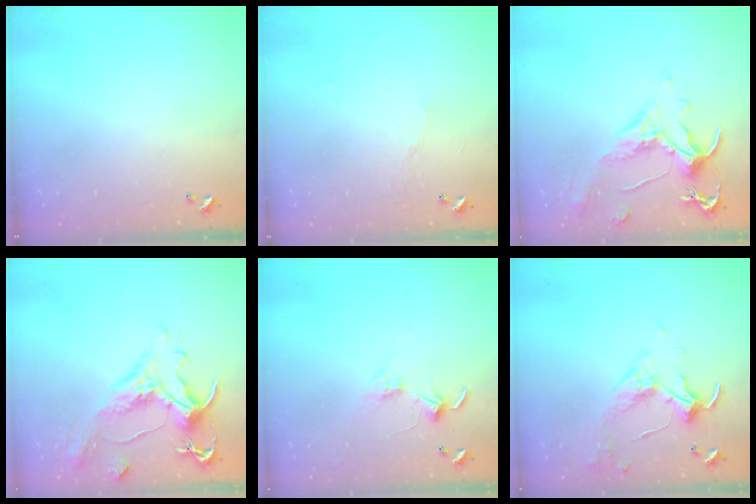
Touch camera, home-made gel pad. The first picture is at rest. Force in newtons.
{"total": 2.9, "press": 2.8, "slide": 0.6}
{"total": 1.5, "press": 1.0, "slide": 1.1}
{"total": 1.6, "press": 0.4, "slide": 1.6}
{"total": 2.8, "press": 2.8, "slide": 0.2}
{"total": 3.3, "press": 3.2, "slide": 0.7}